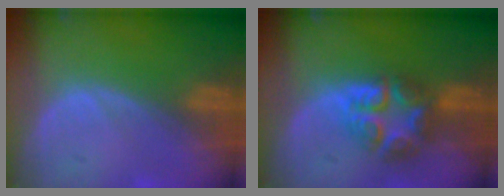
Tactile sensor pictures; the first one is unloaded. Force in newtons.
{"total": 7.6, "press": 6.7, "slide": 3.6}